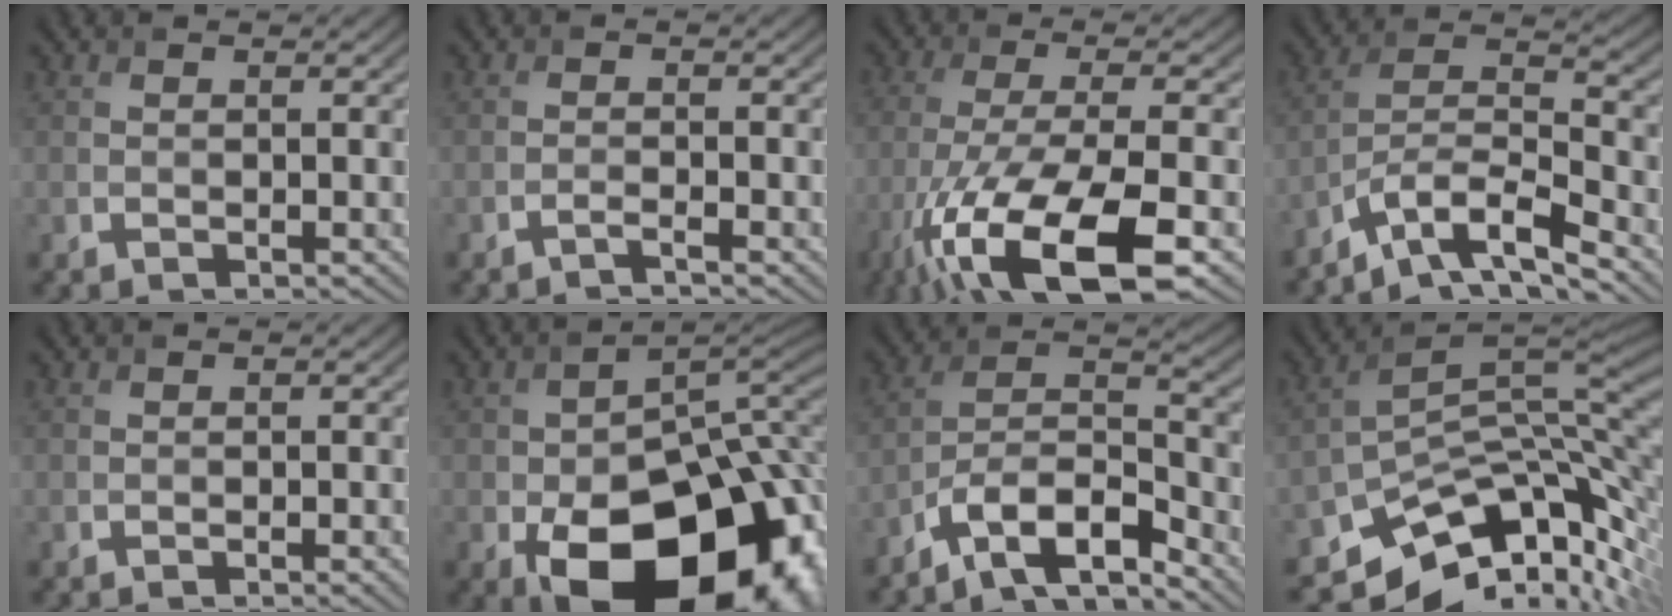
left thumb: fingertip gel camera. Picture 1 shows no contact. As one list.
[{"total": 1.4, "force": [-1.1, 0.2, 0.8], "torque": [-0.007, 0.002, -0.029]}, {"total": 15.7, "force": [-7.9, 5.4, 12.5], "torque": [-0.278, -0.029, -0.138]}, {"total": 9.7, "force": [-7.5, 2.5, 5.6], "torque": [-0.103, 0.007, -0.144]}, {"total": 1.2, "force": [-0.7, 0.3, 1.0], "torque": [-0.013, 0.002, -0.010]}, {"total": 20.6, "force": [-8.1, 12.3, 14.4], "torque": [-0.210, -0.069, -0.083]}, {"total": 10.9, "force": [-8.2, 3.4, 6.4], "torque": [-0.114, 0.002, -0.160]}, {"total": 12.5, "force": [-5.8, 7.0, 8.6], "torque": [-0.164, -0.026, -0.089]}]